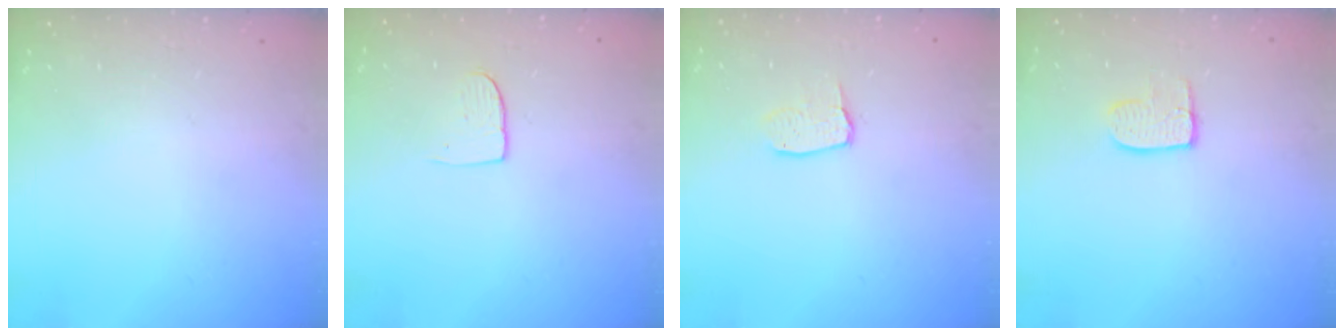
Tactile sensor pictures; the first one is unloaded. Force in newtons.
{"total": 4.1, "press": 4.1, "slide": 0.3}
{"total": 3.0, "press": 3.0, "slide": 0.2}
{"total": 7.0, "press": 7.0, "slide": 0.4}